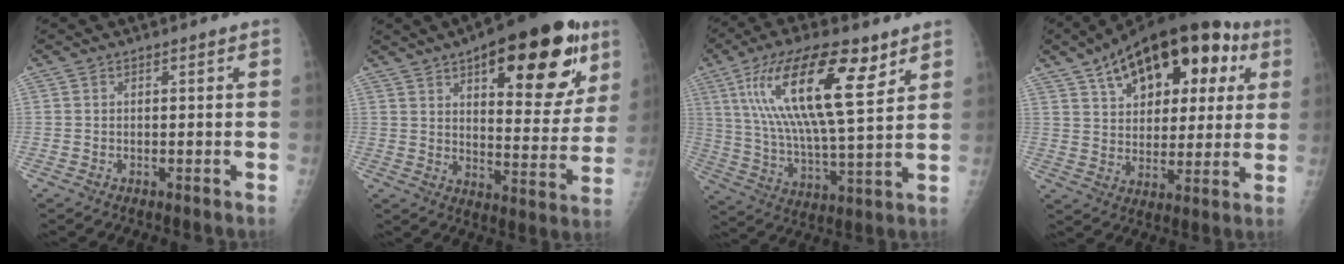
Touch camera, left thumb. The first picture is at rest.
{"total": 25.8, "force": [12.8, 10.5, 19.8], "torque": [-0.229, -0.028, 0.183]}
{"total": 21.4, "force": [9.7, 6.3, 18.0], "torque": [-0.323, -0.028, 0.169]}
{"total": 23.2, "force": [10.0, 13.1, 16.3], "torque": [-0.217, 0.013, 0.155]}